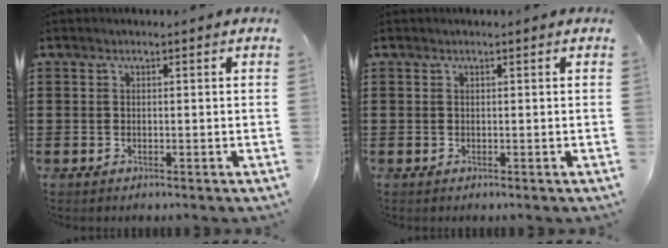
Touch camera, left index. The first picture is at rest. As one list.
[{"total": 0.0}]